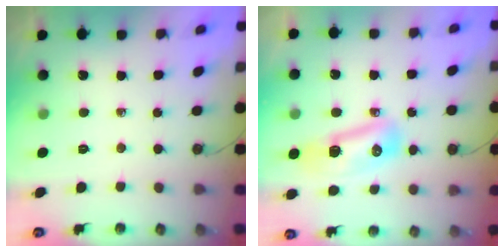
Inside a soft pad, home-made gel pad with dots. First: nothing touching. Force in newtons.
{"total": 11.0, "press": 10.9, "slide": 1.7}